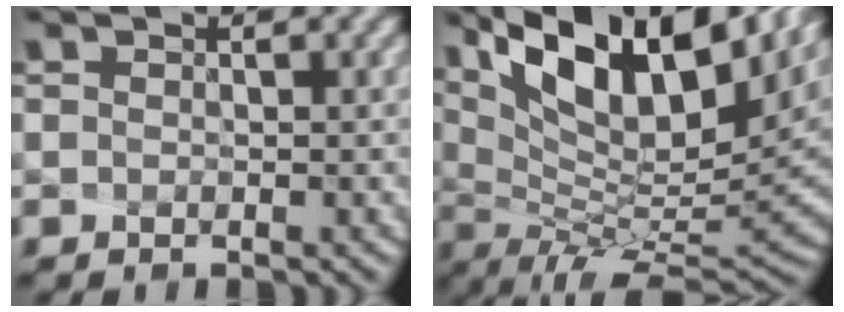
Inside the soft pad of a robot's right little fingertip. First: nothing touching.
{"total": 14.0, "force": [6.9, 4.1, 11.4], "torque": [-0.207, 0.002, 0.142]}